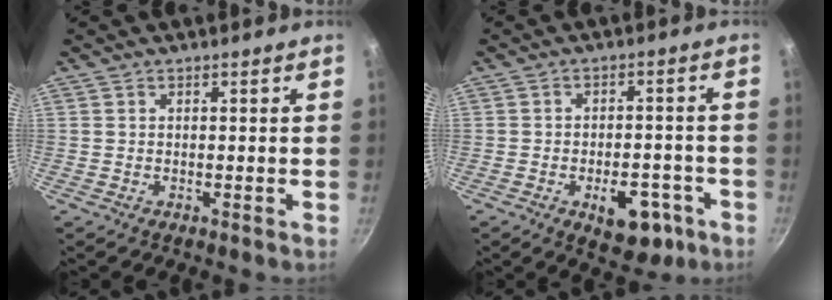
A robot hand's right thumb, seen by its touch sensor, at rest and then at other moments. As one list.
[{"total": 9.9, "force": [-4.1, 5.7, 7.0], "torque": [-0.056, 0.021, -0.045]}]